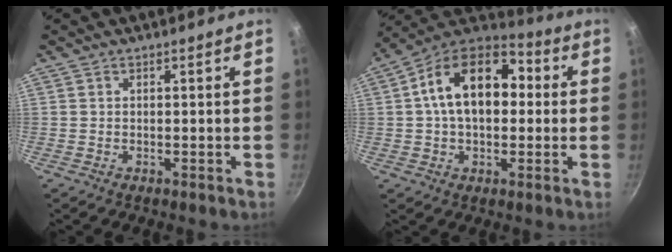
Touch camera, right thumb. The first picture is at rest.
{"total": 17.8, "force": [2.1, 11.7, 13.3], "torque": [-0.188, 0.034, 0.013]}